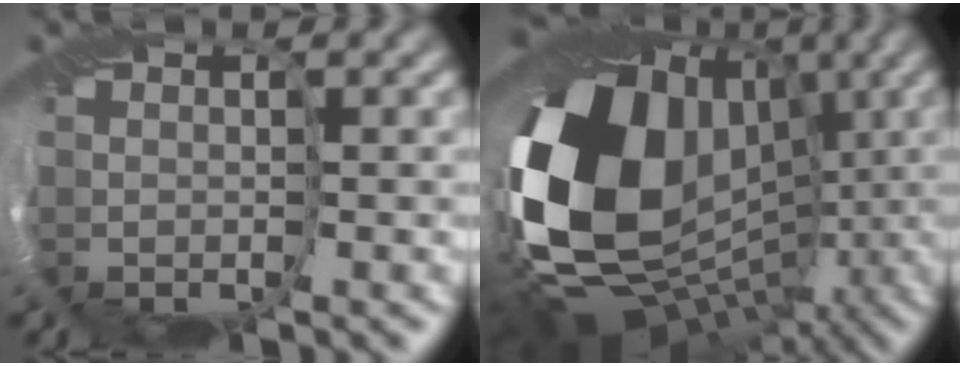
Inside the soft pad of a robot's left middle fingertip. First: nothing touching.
{"total": 16.1, "force": [-1.0, 12.4, 10.2], "torque": [-0.195, -0.007, -0.020]}